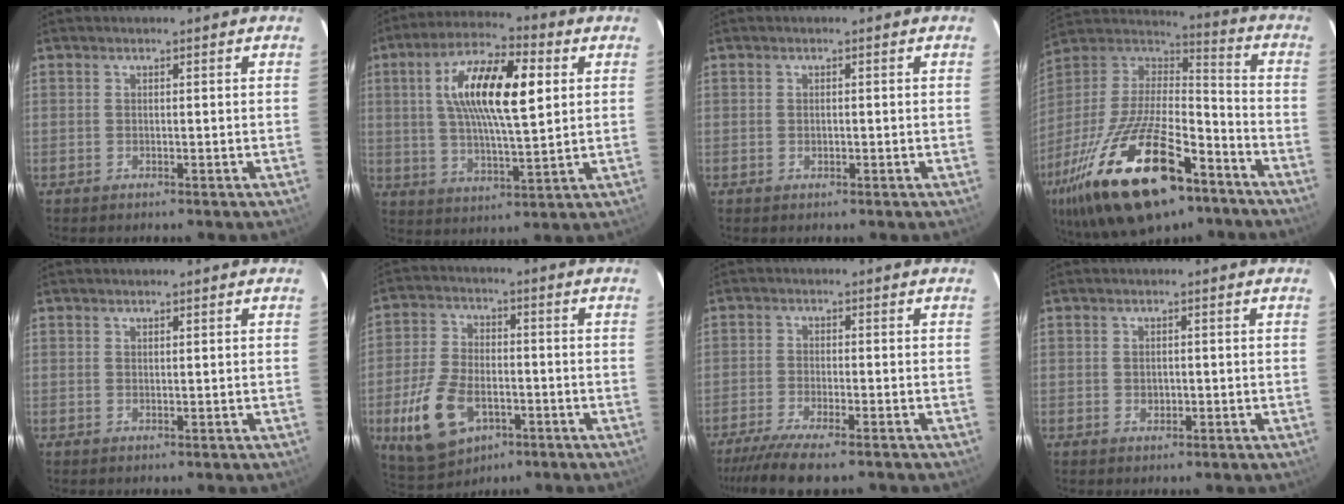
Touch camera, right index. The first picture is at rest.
{"total": 16.1, "force": [4.0, 5.1, 14.8], "torque": [-0.268, 0.021, 0.066]}
{"total": 0.7, "force": [-0.1, 0.5, 0.5], "torque": [-0.008, 0.001, 0.000]}
{"total": 30.9, "force": [-17.8, 12.4, 22.0], "torque": [-0.432, -0.032, -0.292]}
{"total": 0.5, "force": [0.5, 0.1, 0.2], "torque": [-0.004, 0.001, 0.009]}
{"total": 13.3, "force": [-5.0, 7.9, 9.5], "torque": [-0.213, -0.008, -0.080]}
{"total": 9.0, "force": [-7.2, 1.2, 5.2], "torque": [-0.127, -0.032, -0.130]}
{"total": 1.6, "force": [-0.1, 1.3, 0.9], "torque": [-0.013, 0.001, 0.000]}